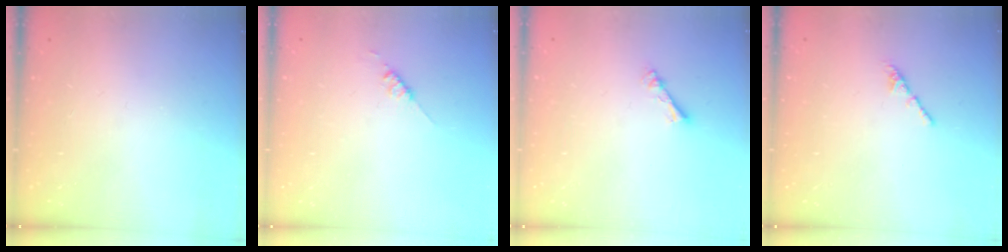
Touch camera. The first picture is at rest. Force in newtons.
{"total": 2.6, "press": 2.6, "slide": 0.3}
{"total": 2.3, "press": 2.2, "slide": 0.4}
{"total": 2.4, "press": 2.3, "slide": 0.8}